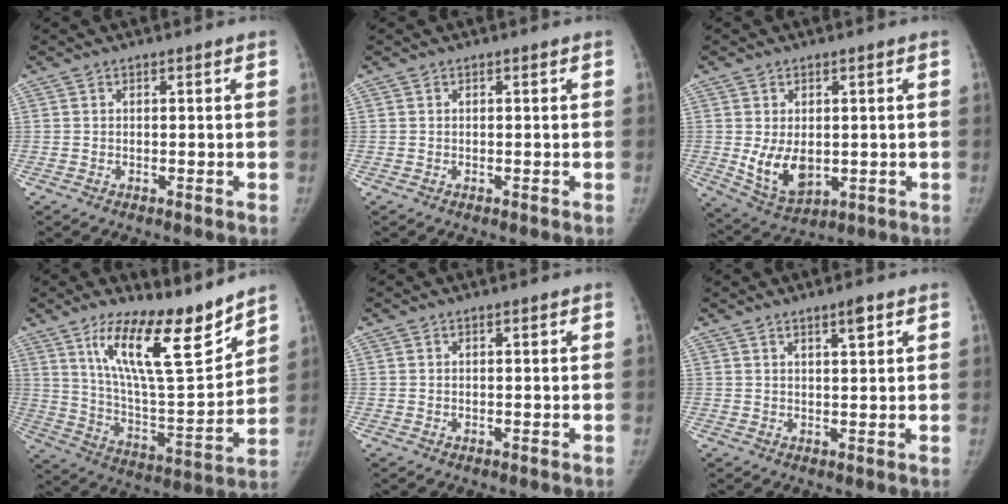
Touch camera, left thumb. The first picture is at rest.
{"total": 0.0}
{"total": 8.6, "force": [-0.4, 5.6, 6.5], "torque": [-0.098, -0.016, 0.012]}
{"total": 18.9, "force": [12.8, 4.8, 13.1], "torque": [-0.182, -0.087, 0.227]}
{"total": 0.0}
{"total": 3.0, "force": [1.8, 0.6, 2.4], "torque": [-0.032, -0.011, 0.029]}